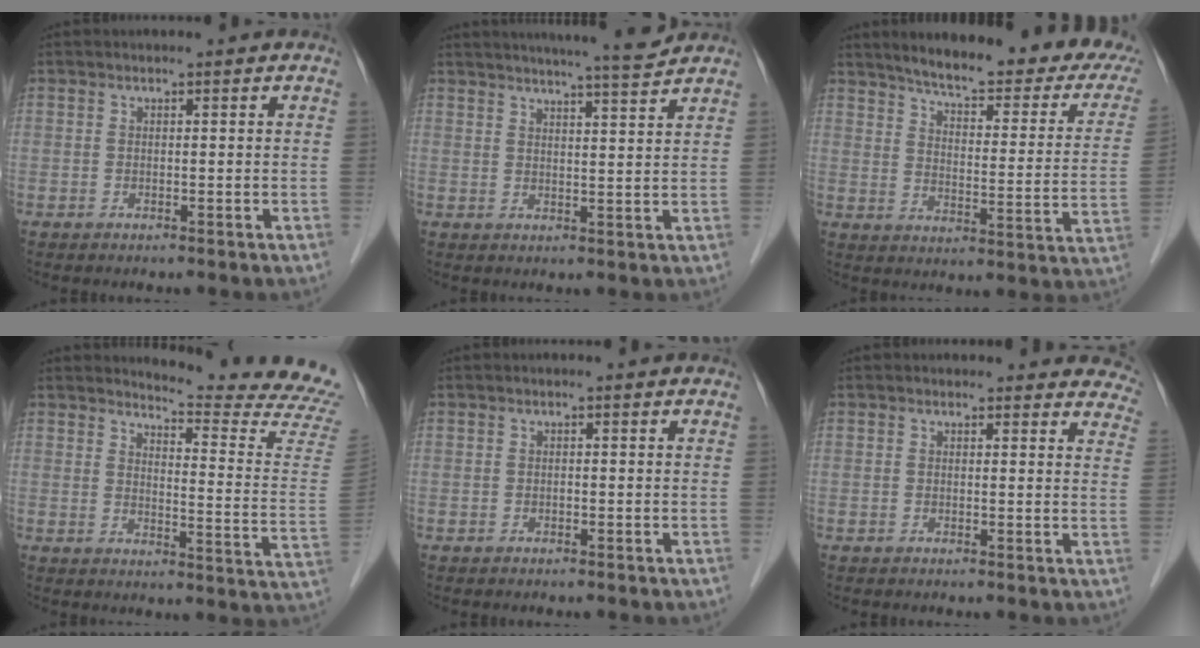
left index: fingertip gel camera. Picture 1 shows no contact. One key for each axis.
{"total": 8.5, "fx": 7.9, "fy": -1.0, "fz": 3.2, "tx": -0.056, "ty": -0.002, "tz": 0.105}
{"total": 23.6, "fx": 19.2, "fy": 4.5, "fz": 12.9, "tx": -0.166, "ty": -0.023, "tz": 0.231}
{"total": 16.2, "fx": 15.9, "fy": -1.9, "fz": 2.8, "tx": -0.041, "ty": -0.152, "tz": 0.170}
{"total": 0.0}
{"total": 10.3, "fx": 9.8, "fy": 3.1, "fz": 1.1, "tx": 0.038, "ty": -0.027, "tz": 0.066}